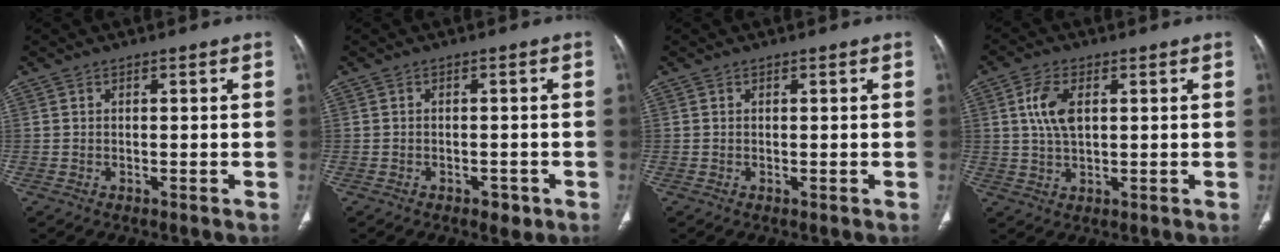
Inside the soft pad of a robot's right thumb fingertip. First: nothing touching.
{"total": 2.4, "force": [-1.3, 1.5, 1.3], "torque": [-0.010, 0.006, -0.011]}
{"total": 0.0}
{"total": 6.6, "force": [1.7, 3.5, 5.4], "torque": [-0.114, -0.002, 0.032]}